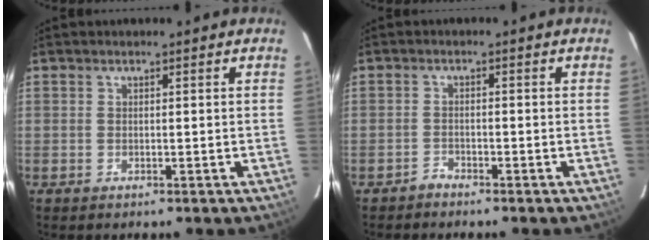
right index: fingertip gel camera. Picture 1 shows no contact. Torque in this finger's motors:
{"motor_torque": [0.01, -0.03, -0.01, -0.05]}